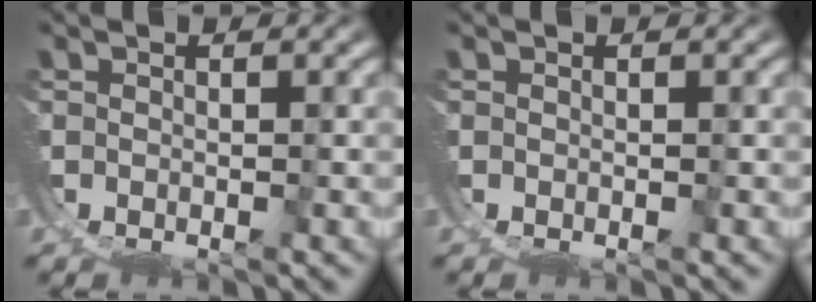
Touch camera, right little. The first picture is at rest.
{"total": 0.0}